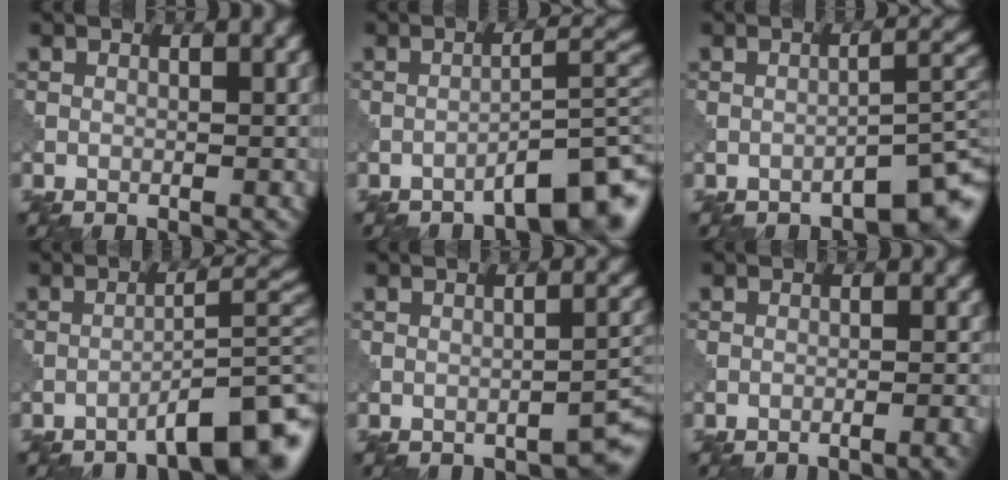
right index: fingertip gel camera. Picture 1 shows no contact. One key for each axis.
{"total": 5.8, "fx": -4.1, "fy": 1.1, "fz": 3.9, "tx": -0.047, "ty": 0.017, "tz": -0.060}
{"total": 4.5, "fx": -3.2, "fy": 1.1, "fz": 3.0, "tx": -0.029, "ty": 0.011, "tz": -0.044}
{"total": 6.6, "fx": -4.4, "fy": 1.2, "fz": 4.8, "tx": -0.060, "ty": 0.019, "tz": -0.068}
{"total": 2.4, "fx": -2.0, "fy": 0.4, "fz": 1.3, "tx": -0.014, "ty": 0.010, "tz": -0.032}
{"total": 3.1, "fx": -2.2, "fy": 0.6, "fz": 2.1, "tx": -0.028, "ty": 0.015, "tz": -0.041}